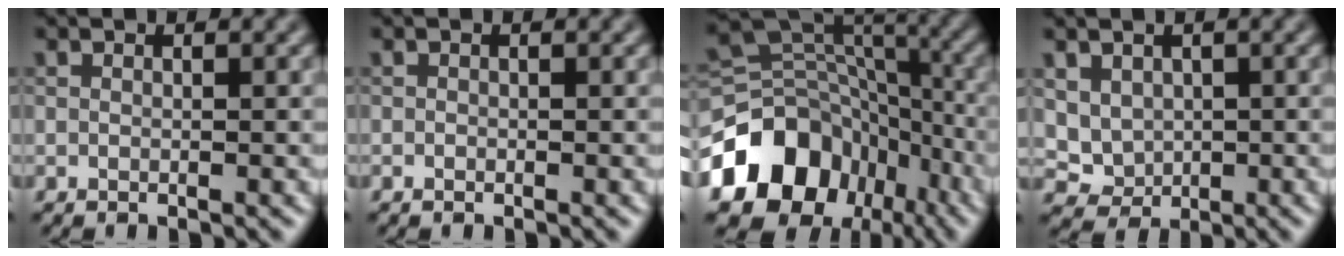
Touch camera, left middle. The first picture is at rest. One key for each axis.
{"total": 0.0}
{"total": 12.8, "fx": -6.3, "fy": 9.8, "fz": 5.4, "tx": -0.120, "ty": 0.008, "tz": -0.111}
{"total": 2.7, "fx": 0.6, "fy": 2.3, "fz": 1.3, "tx": -0.028, "ty": -0.003, "tz": 0.018}